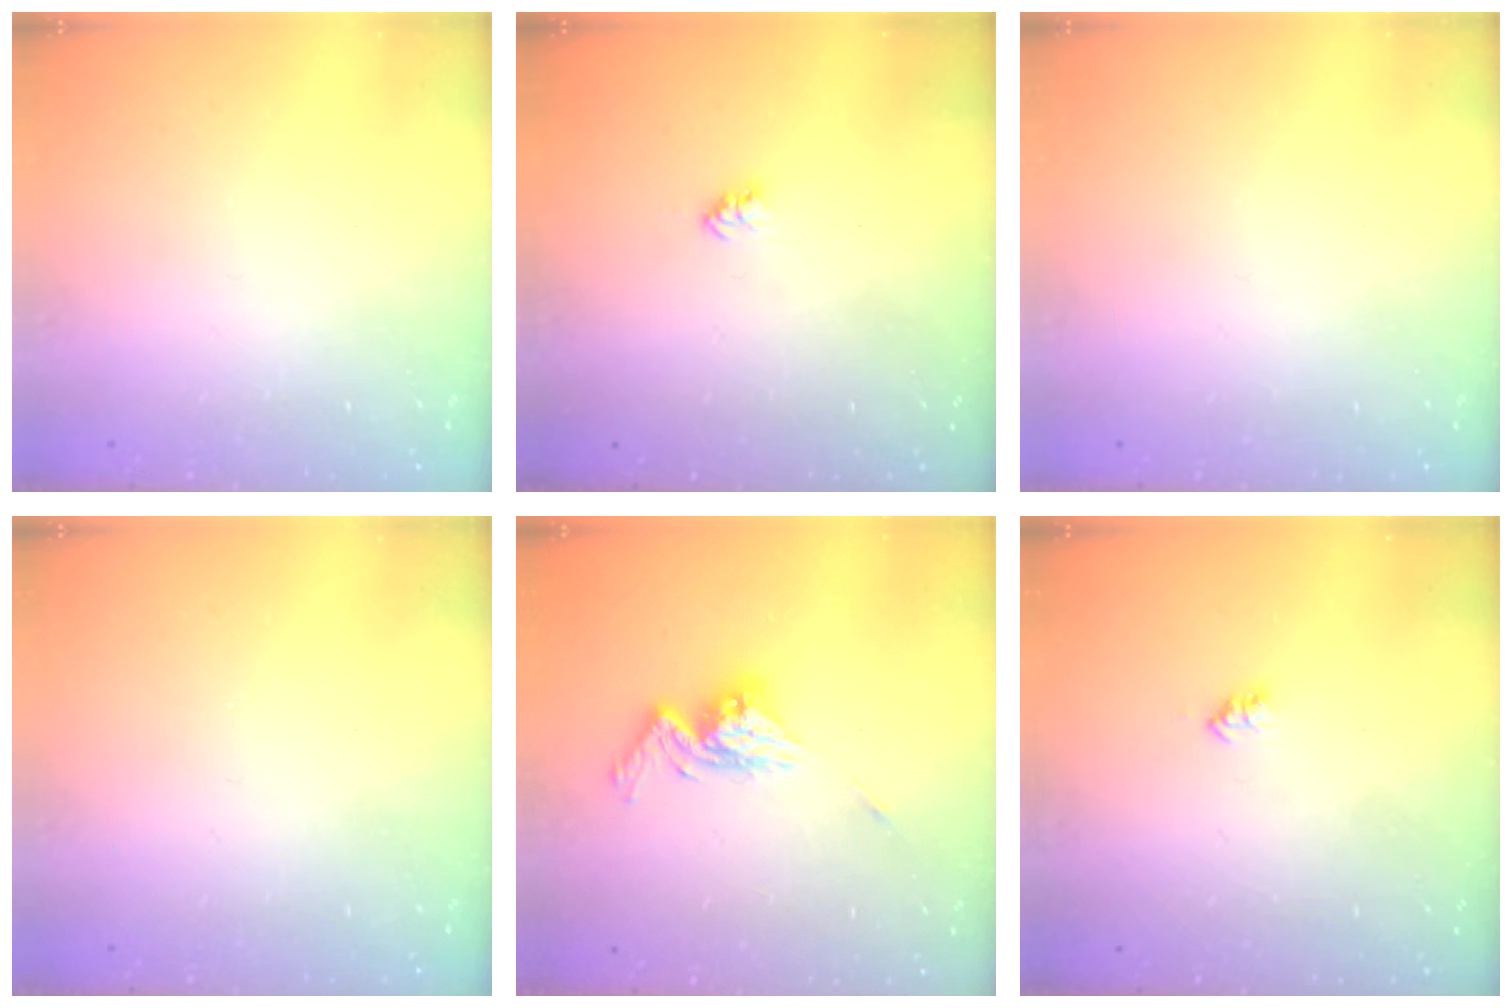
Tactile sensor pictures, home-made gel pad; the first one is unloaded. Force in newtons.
{"total": 2.7, "press": 2.7, "slide": 0.4}
{"total": 0.0}
{"total": 0.0}
{"total": 11.2, "press": 11.1, "slide": 0.9}
{"total": 2.6, "press": 2.5, "slide": 0.4}